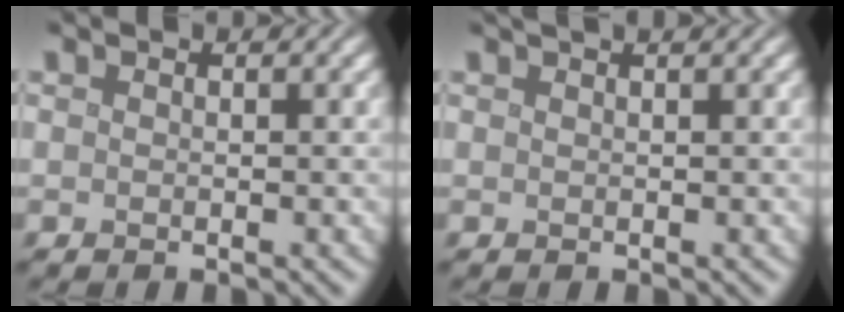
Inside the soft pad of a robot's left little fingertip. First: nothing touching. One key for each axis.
{"total": 2.0, "fx": 1.4, "fy": 0.6, "fz": 1.2, "tx": -0.009, "ty": 0.003, "tz": 0.006}